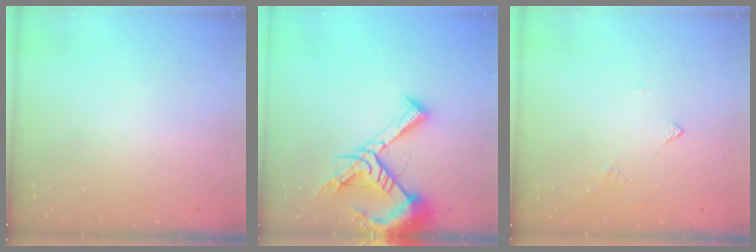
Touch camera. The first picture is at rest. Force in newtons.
{"total": 13.9, "press": 13.9, "slide": 1.3}
{"total": 1.8, "press": 1.7, "slide": 0.4}